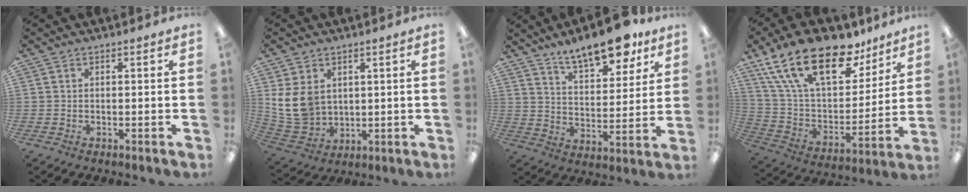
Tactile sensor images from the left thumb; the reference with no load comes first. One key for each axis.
{"total": 10.8, "fx": 2.7, "fy": 8.6, "fz": 6.1, "tx": -0.146, "ty": -0.007, "tz": 0.053}
{"total": 14.3, "fx": 11.5, "fy": 5.0, "fz": 7.0, "tx": -0.104, "ty": -0.065, "tz": 0.198}
{"total": 23.9, "fx": 15.6, "fy": 11.2, "fz": 14.2, "tx": -0.261, "ty": -0.092, "tz": 0.275}